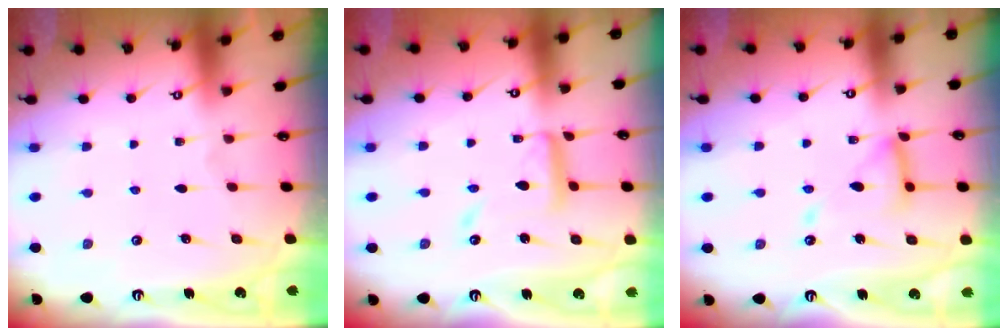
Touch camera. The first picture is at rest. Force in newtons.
{"total": 13.1, "press": 13.1, "slide": 1.1}
{"total": 12.9, "press": 12.9, "slide": 1.3}